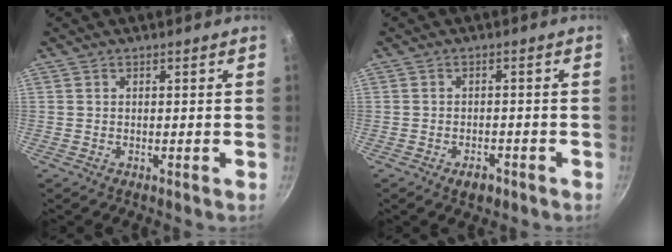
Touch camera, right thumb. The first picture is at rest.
{"total": 3.2, "force": [-1.9, 1.8, 1.8], "torque": [-0.021, 0.016, -0.024]}